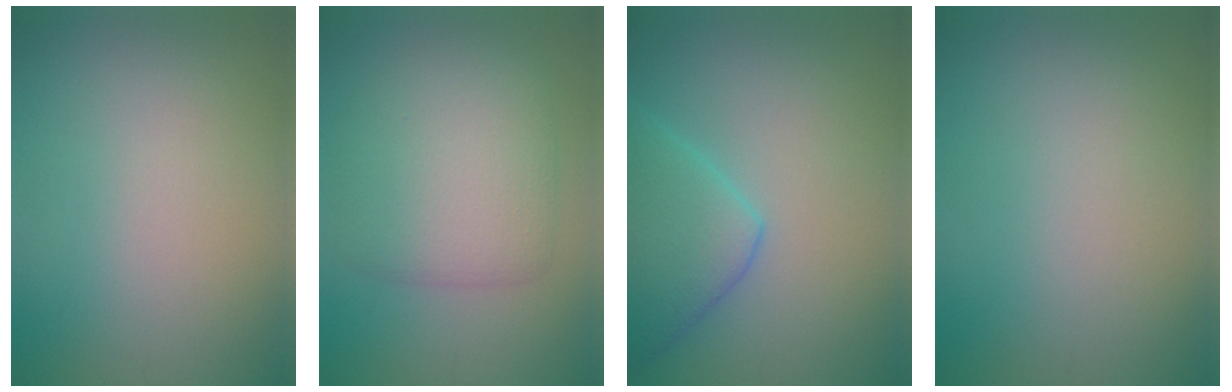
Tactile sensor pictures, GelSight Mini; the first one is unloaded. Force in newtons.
{"total": 5.8, "press": 5.8, "slide": 0.3}
{"total": 5.0, "press": 5.0, "slide": 0.4}
{"total": 0.0}